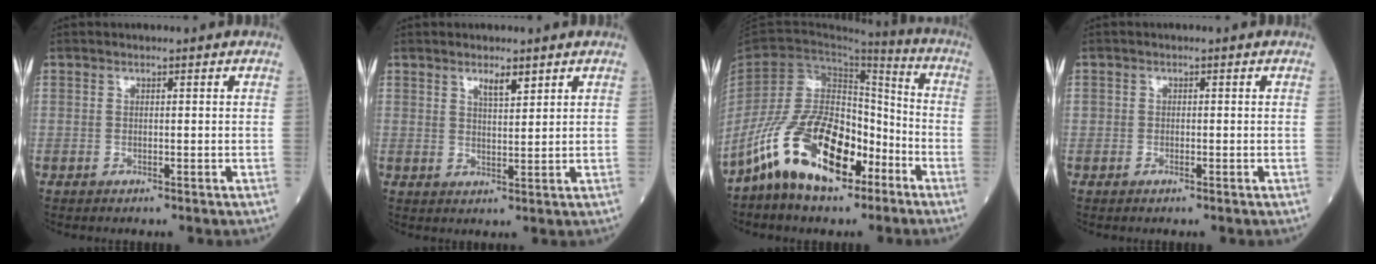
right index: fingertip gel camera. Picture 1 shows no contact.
{"total": 2.9, "force": [2.0, 0.6, 2.0], "torque": [-0.035, -0.002, 0.036]}
{"total": 15.7, "force": [-9.2, 6.8, 10.7], "torque": [-0.216, 0.008, -0.169]}
{"total": 0.9, "force": [-0.5, 0.5, 0.5], "torque": [-0.009, 0.002, -0.007]}